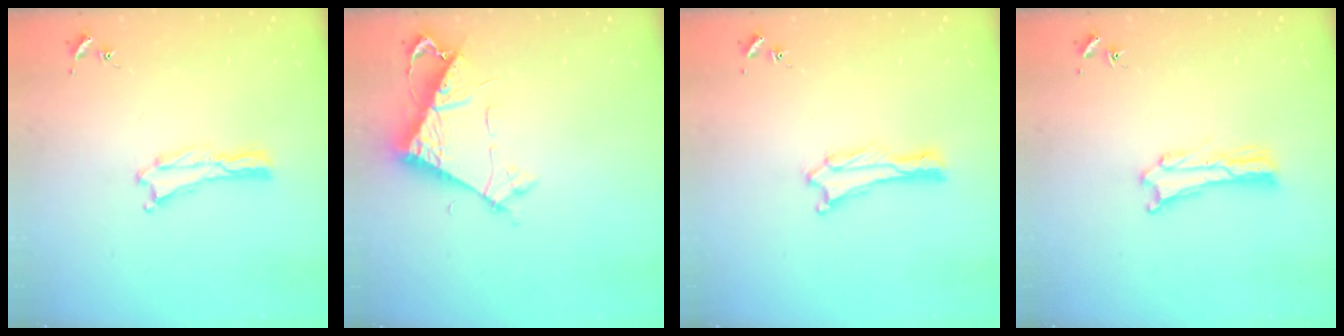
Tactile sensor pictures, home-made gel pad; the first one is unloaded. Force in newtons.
{"total": 7.1, "press": 7.1, "slide": 0.4}
{"total": 0.0}
{"total": 0.9, "press": 0.9, "slide": 0.2}